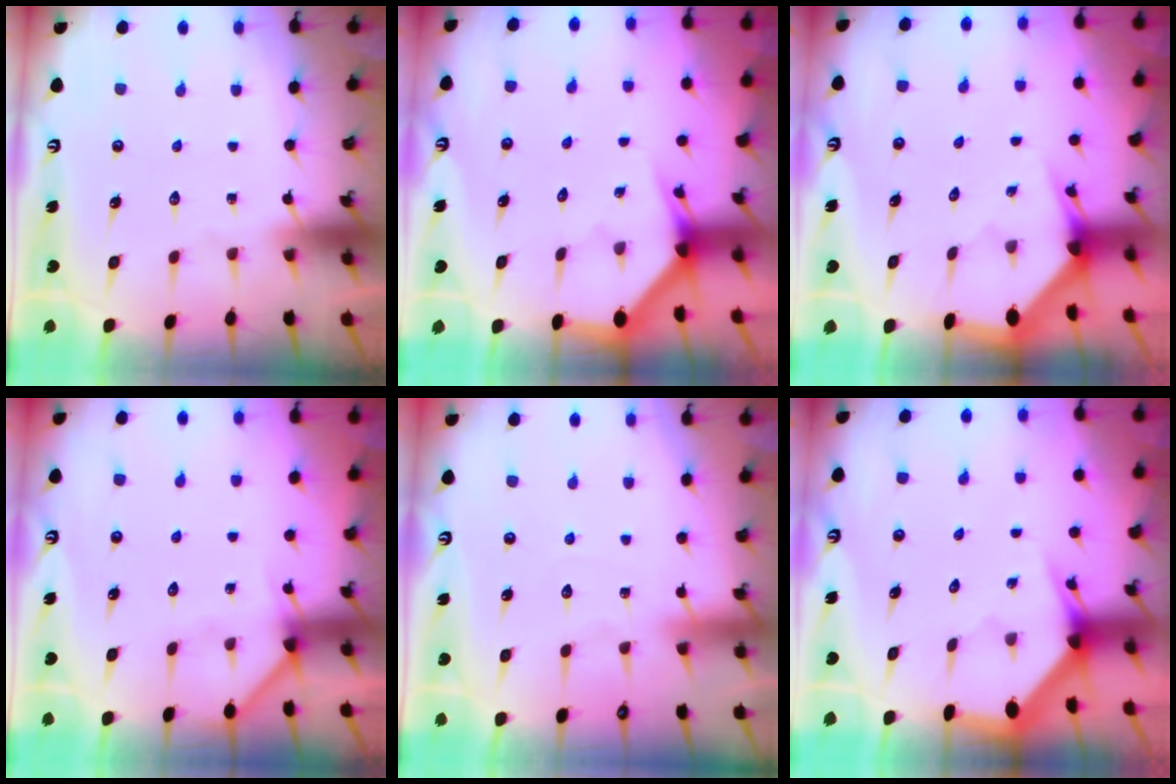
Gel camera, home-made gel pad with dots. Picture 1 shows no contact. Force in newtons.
{"total": 3.0, "press": 3.0, "slide": 0.1}
{"total": 2.9, "press": 2.9, "slide": 0.1}
{"total": 3.7, "press": 3.7, "slide": 0.5}
{"total": 3.2, "press": 3.2, "slide": 0.3}
{"total": 3.0, "press": 3.0, "slide": 0.0}